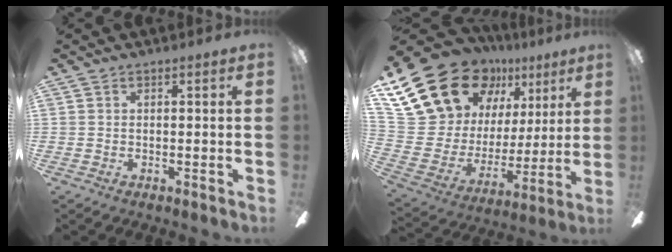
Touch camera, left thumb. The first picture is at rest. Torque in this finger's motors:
{"motor_torque": [2.43, 2.37, 1.33, -1.44, 0.16]}